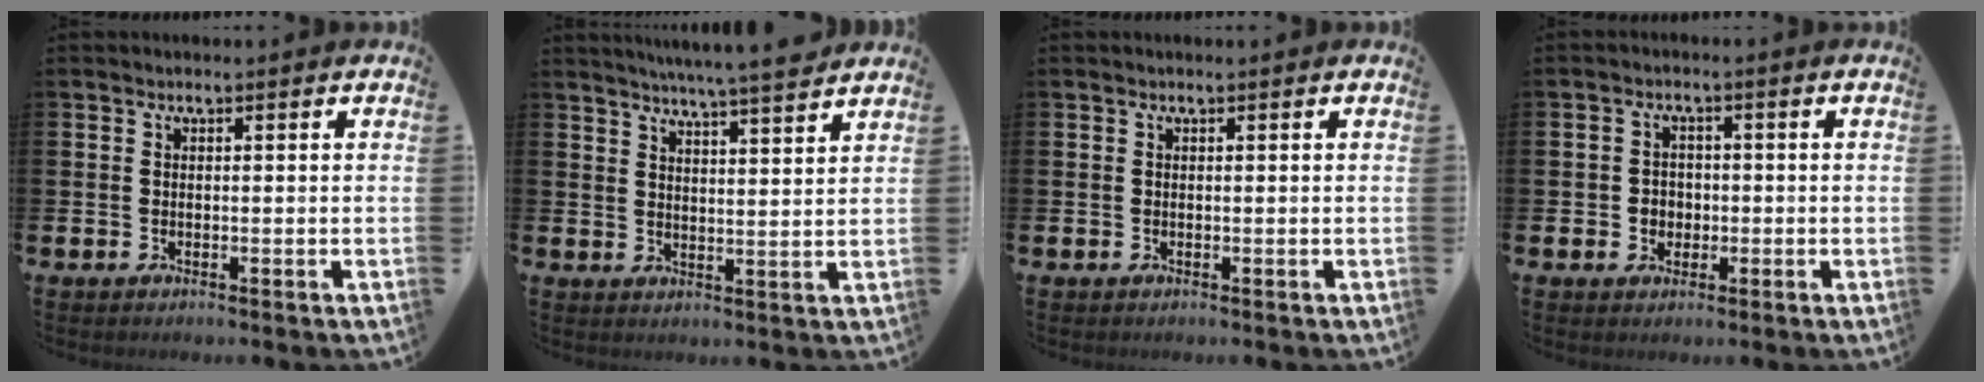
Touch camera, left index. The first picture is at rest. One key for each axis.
{"total": 6.1, "fx": 5.8, "fy": -0.6, "fz": 1.7, "tx": -0.039, "ty": -0.034, "tz": 0.101}
{"total": 0.0}
{"total": 2.2, "fx": -0.4, "fy": 2.1, "fz": 0.6, "tx": -0.009, "ty": 0.005, "tz": -0.014}